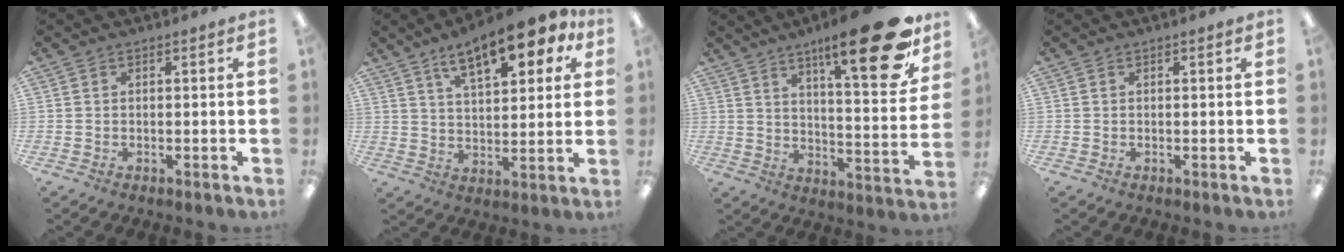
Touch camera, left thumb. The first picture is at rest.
{"total": 14.2, "force": [8.9, 5.7, 9.5], "torque": [-0.144, -0.032, 0.149]}
{"total": 23.6, "force": [14.3, 6.2, 17.6], "torque": [-0.242, -0.093, 0.220]}
{"total": 0.0}